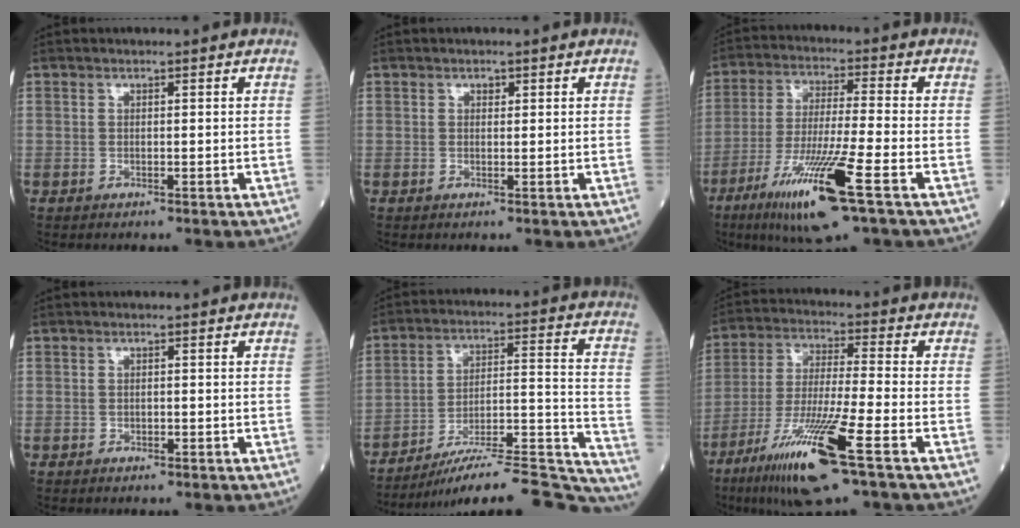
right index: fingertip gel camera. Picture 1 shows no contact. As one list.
[{"total": 0.7, "force": [0.5, 0.5, 0.3], "torque": [-0.003, -0.001, 0.008]}, {"total": 14.3, "force": [-6.9, 0.2, 12.5], "torque": [-0.249, -0.033, -0.120]}, {"total": 0.7, "force": [-0.2, 0.6, 0.3], "torque": [-0.005, 0.002, -0.001]}, {"total": 23.5, "force": [-21.8, 0.5, 8.7], "torque": [-0.066, 0.020, -0.312]}, {"total": 14.9, "force": [-7.6, 0.1, 12.8], "torque": [-0.262, -0.035, -0.137]}]